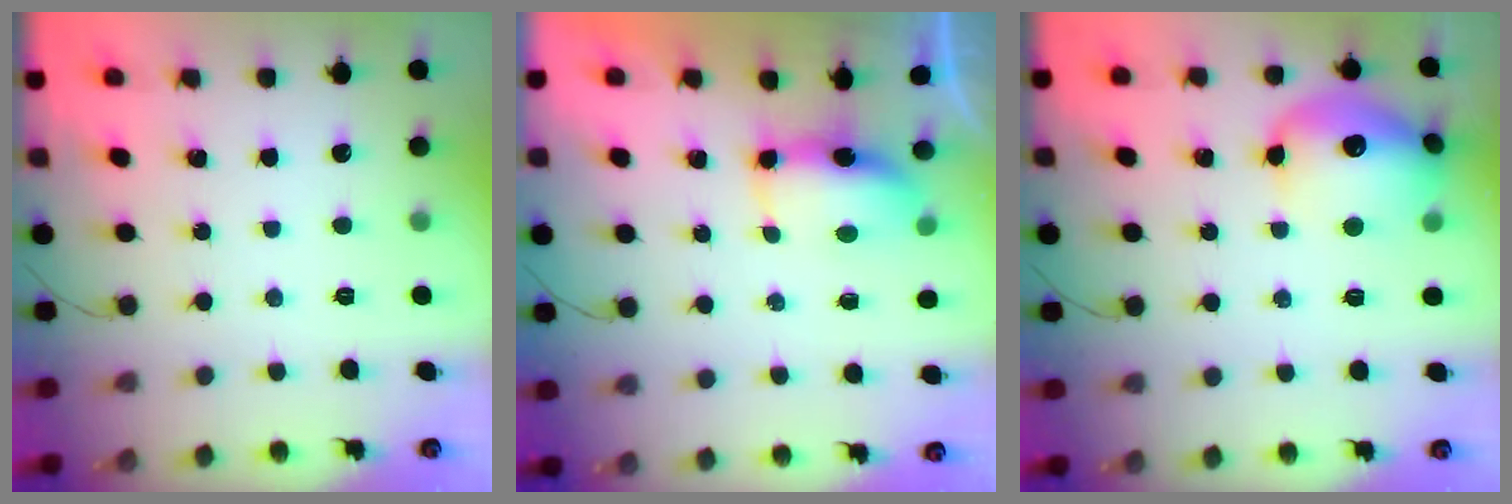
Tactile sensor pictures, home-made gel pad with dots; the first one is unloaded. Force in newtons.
{"total": 6.1, "press": 6.0, "slide": 0.6}
{"total": 16.1, "press": 16.0, "slide": 1.7}